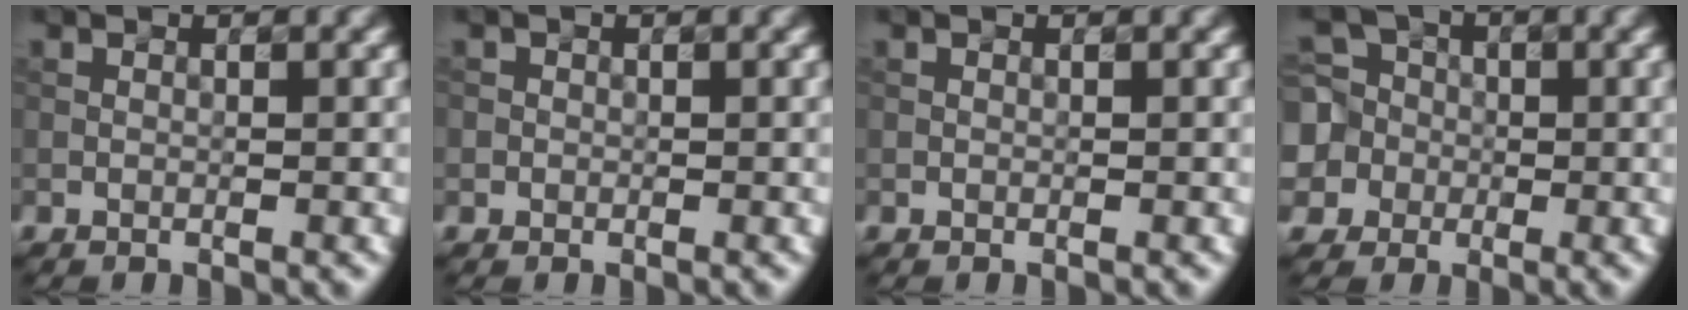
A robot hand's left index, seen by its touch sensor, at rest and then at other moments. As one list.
[{"total": 0.8, "force": [0.0, 0.8, 0.0], "torque": [0.008, -0.004, -0.003]}, {"total": 0.0}, {"total": 7.7, "force": [-0.6, 7.3, 2.3], "torque": [-0.059, 0.026, -0.047]}]